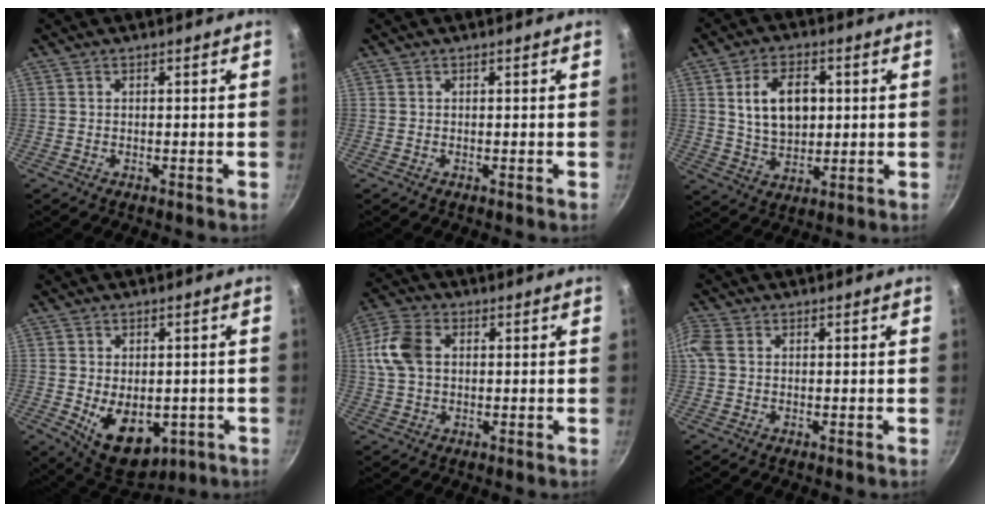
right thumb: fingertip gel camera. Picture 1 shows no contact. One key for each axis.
{"total": 0.0}
{"total": 11.0, "fx": 2.3, "fy": 7.0, "fz": 8.2, "tx": -0.119, "ty": -0.005, "tz": 0.048}
{"total": 11.9, "fx": -3.1, "fy": 7.4, "fz": 8.7, "tx": -0.113, "ty": -0.006, "tz": -0.025}
{"total": 9.5, "fx": 1.5, "fy": 6.6, "fz": 6.7, "tx": -0.143, "ty": 0.018, "tz": 0.027}
{"total": 3.9, "fx": 0.9, "fy": 2.7, "fz": 2.6, "tx": -0.083, "ty": 0.017, "tz": 0.018}